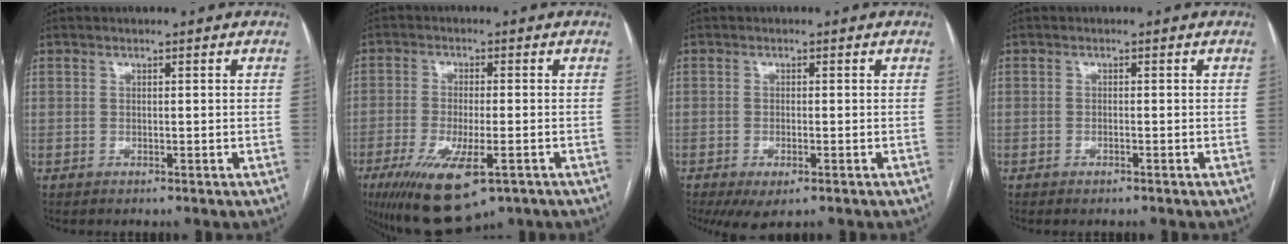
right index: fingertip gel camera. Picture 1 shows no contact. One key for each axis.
{"total": 12.4, "fx": -6.5, "fy": 3.8, "fz": 9.9, "tx": -0.180, "ty": -0.027, "tz": -0.099}
{"total": 4.2, "fx": -2.3, "fy": 1.5, "fz": 3.3, "tx": -0.053, "ty": -0.009, "tz": -0.030}
{"total": 0.7, "fx": -0.5, "fy": 0.2, "fz": 0.5, "tx": -0.010, "ty": -0.001, "tz": -0.006}